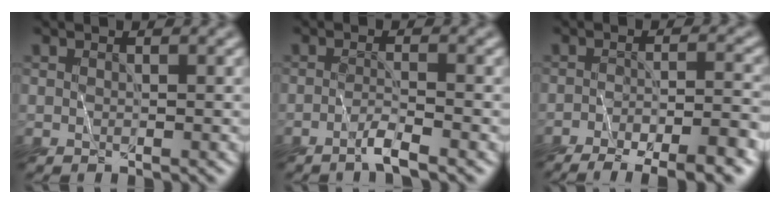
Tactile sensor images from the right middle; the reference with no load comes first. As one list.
[{"total": 2.0, "force": [-1.7, -0.8, 0.6], "torque": [-0.018, 0.000, -0.039]}, {"total": 10.4, "force": [-8.3, 2.1, 6.0], "torque": [-0.093, -0.025, -0.112]}]